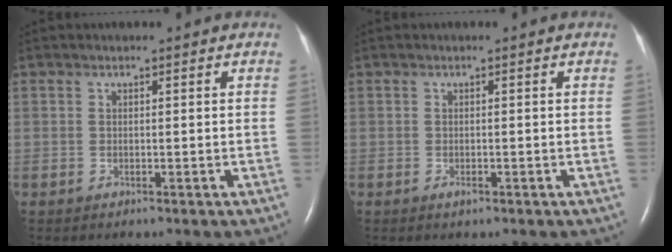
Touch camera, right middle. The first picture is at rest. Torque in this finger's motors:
{"motor_torque": [0.28, -0.26, -0.01, 0.00]}